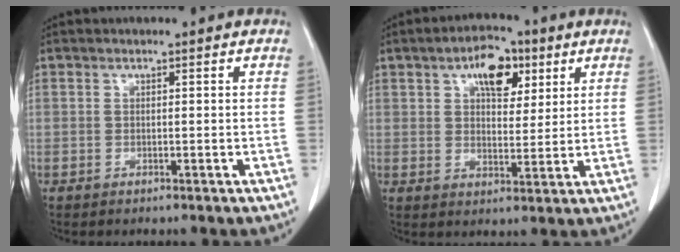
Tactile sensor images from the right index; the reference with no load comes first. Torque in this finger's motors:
{"motor_torque": [0.30, 0.29, 0.13, 0.06]}